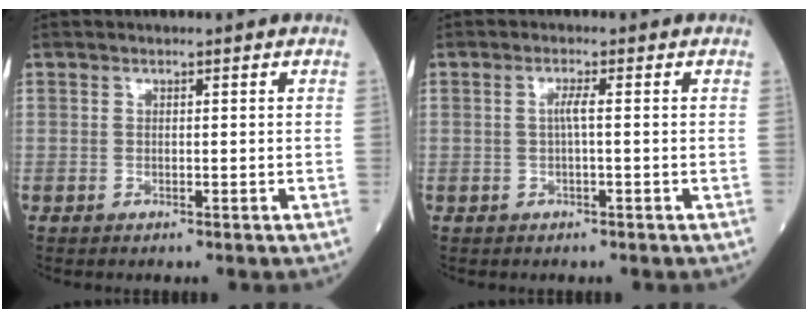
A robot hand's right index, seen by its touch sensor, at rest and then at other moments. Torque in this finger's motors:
{"motor_torque": [0.26, -0.02, 0.22, 0.03]}